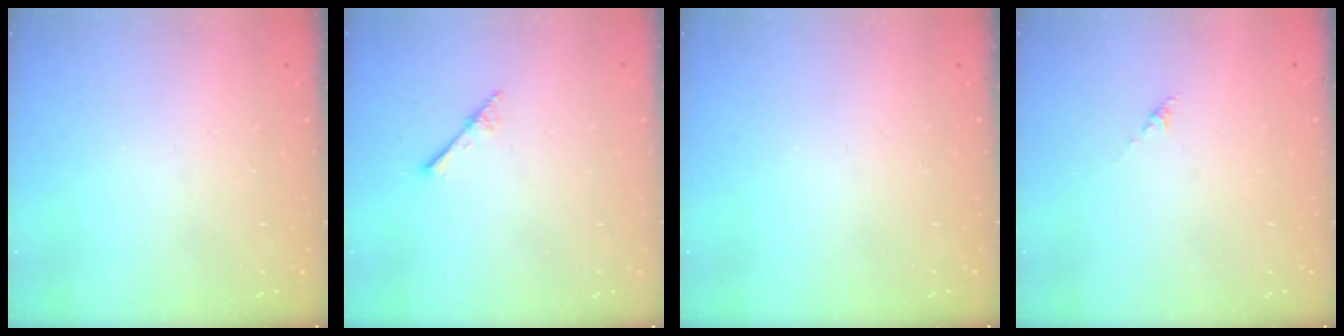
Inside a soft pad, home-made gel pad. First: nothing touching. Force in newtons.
{"total": 2.3, "press": 2.3, "slide": 0.2}
{"total": 0.0}
{"total": 0.0}